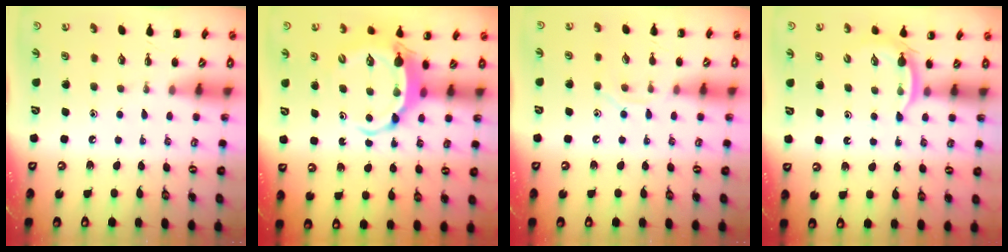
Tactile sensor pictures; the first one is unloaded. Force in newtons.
{"total": 5.7, "press": 5.7, "slide": 0.9}
{"total": 6.6, "press": 6.6, "slide": 1.1}
{"total": 3.2, "press": 3.1, "slide": 0.8}